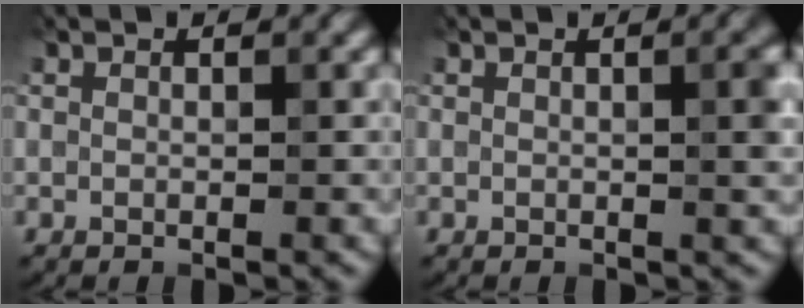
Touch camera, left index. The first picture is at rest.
{"total": 2.7, "force": [0.2, 0.8, 2.6], "torque": [-0.028, 0.009, 0.003]}